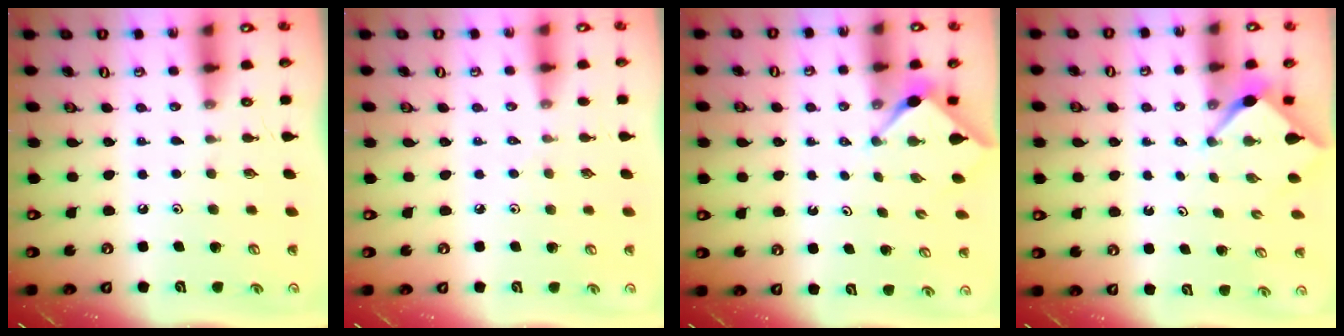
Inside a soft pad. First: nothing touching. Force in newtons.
{"total": 2.1, "press": 2.1, "slide": 0.4}
{"total": 3.0, "press": 3.0, "slide": 0.4}
{"total": 2.6, "press": 2.5, "slide": 0.3}